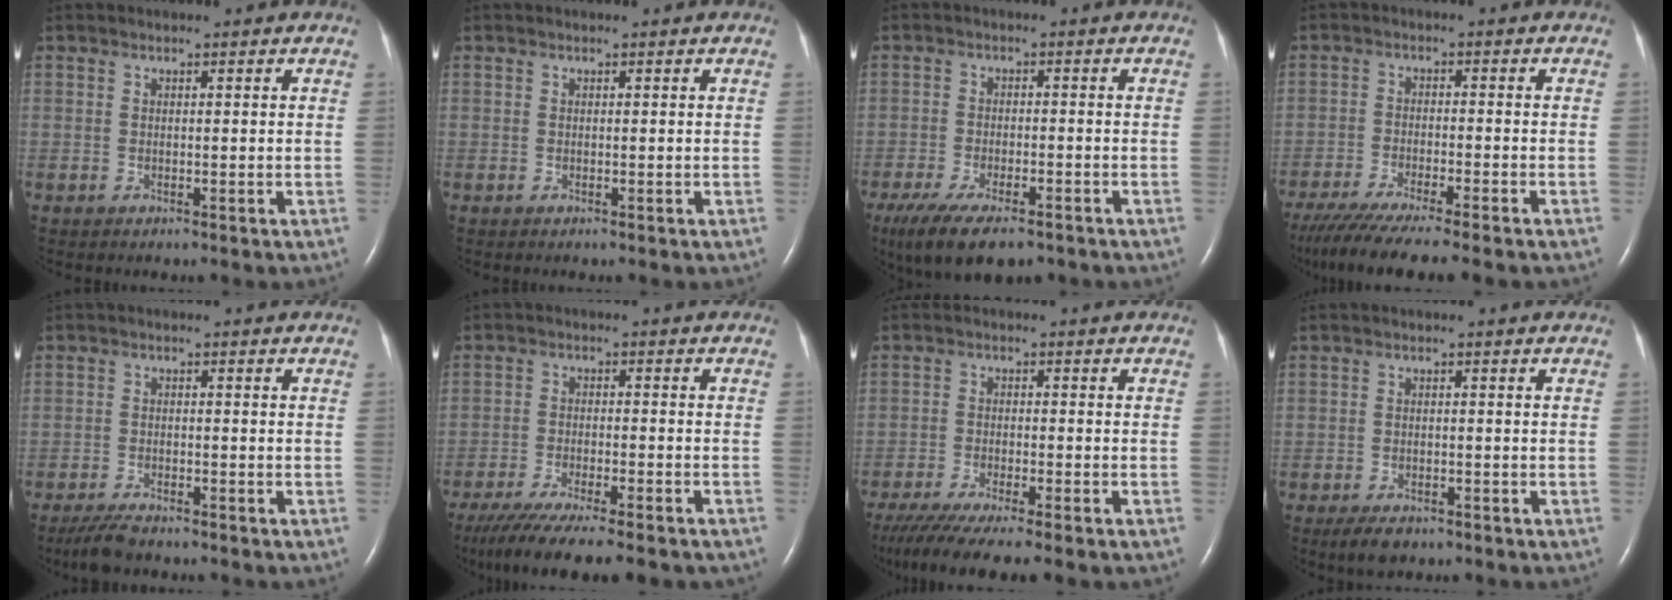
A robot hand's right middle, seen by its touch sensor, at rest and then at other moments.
{"total": 0.0}
{"total": 11.9, "force": [-8.4, 3.9, 7.4], "torque": [-0.137, -0.020, -0.130]}
{"total": 11.7, "force": [-9.8, -0.1, 6.4], "torque": [-0.094, -0.033, -0.155]}
{"total": 4.1, "force": [-3.5, 0.8, 2.0], "torque": [-0.045, -0.012, -0.062]}
{"total": 13.2, "force": [-11.1, 0.7, 7.1], "torque": [-0.114, -0.033, -0.172]}
{"total": 10.6, "force": [-8.6, 0.3, 6.2], "torque": [-0.095, -0.025, -0.135]}
{"total": 3.3, "force": [-2.4, 1.5, 1.8], "torque": [-0.038, -0.005, -0.034]}